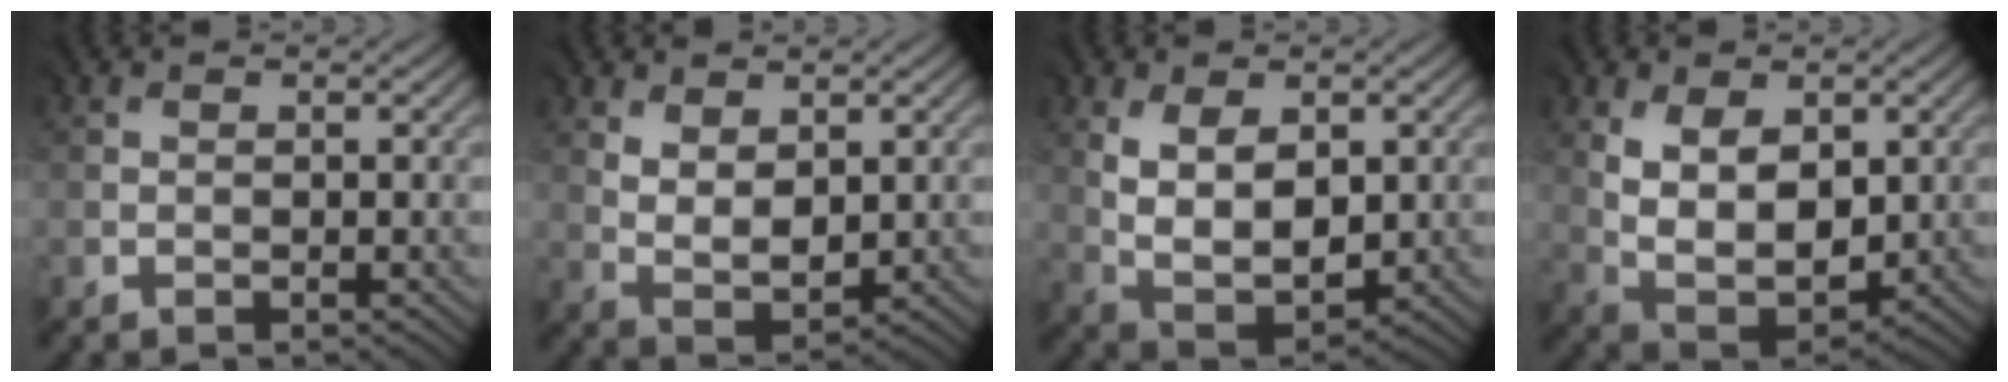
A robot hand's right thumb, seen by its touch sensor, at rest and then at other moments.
{"total": 4.3, "force": [2.0, 2.4, 3.0], "torque": [-0.066, -0.007, 0.046]}
{"total": 7.1, "force": [1.9, 4.1, 5.5], "torque": [-0.118, -0.009, 0.042]}
{"total": 8.3, "force": [2.3, 5.0, 6.2], "torque": [-0.137, -0.008, 0.049]}